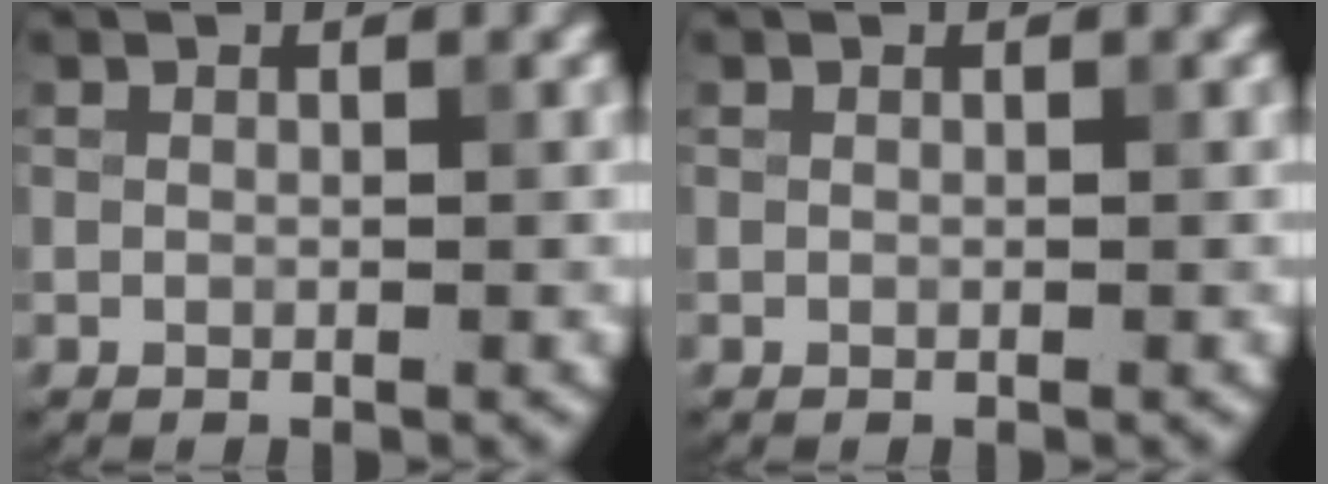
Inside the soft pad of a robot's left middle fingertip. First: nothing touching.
{"total": 0.0}